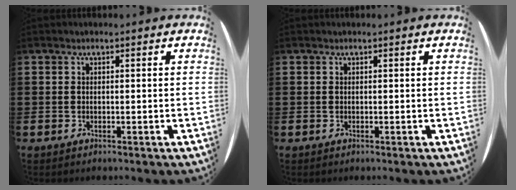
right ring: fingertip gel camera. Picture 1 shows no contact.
{"total": 0.0}